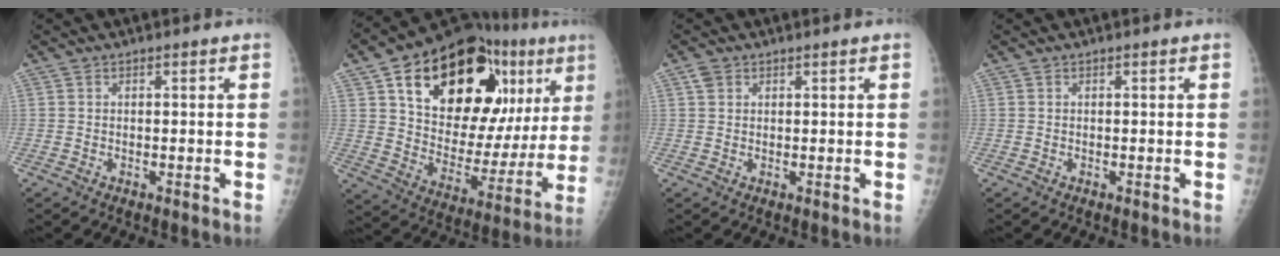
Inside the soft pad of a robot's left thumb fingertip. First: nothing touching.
{"total": 30.7, "force": [13.1, 15.5, 23.1], "torque": [-0.298, -0.010, 0.209]}
{"total": 1.5, "force": [0.8, 1.1, 0.6], "torque": [-0.003, 0.004, 0.014]}
{"total": 0.0}